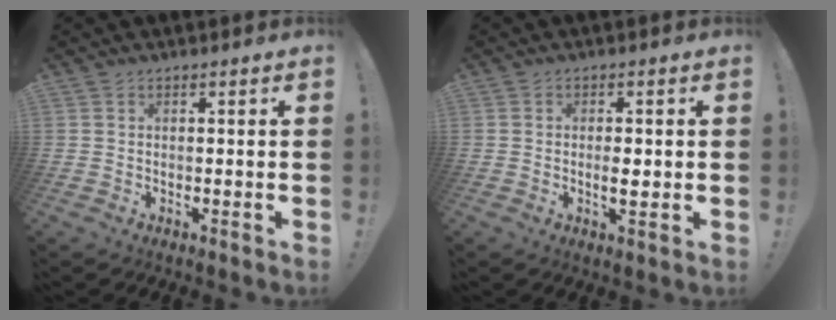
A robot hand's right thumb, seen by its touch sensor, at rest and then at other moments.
{"total": 3.4, "force": [-0.3, 1.1, 3.1], "torque": [-0.040, -0.003, -0.009]}